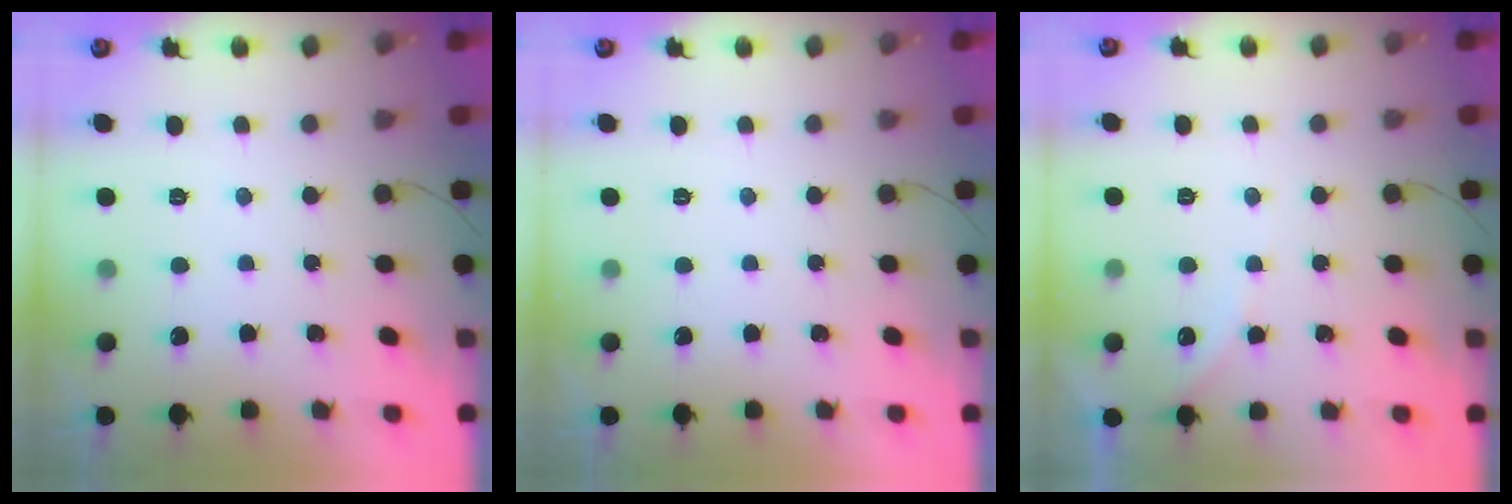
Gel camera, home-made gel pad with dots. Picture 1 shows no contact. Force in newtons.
{"total": 0.0}
{"total": 4.3, "press": 4.3, "slide": 0.7}